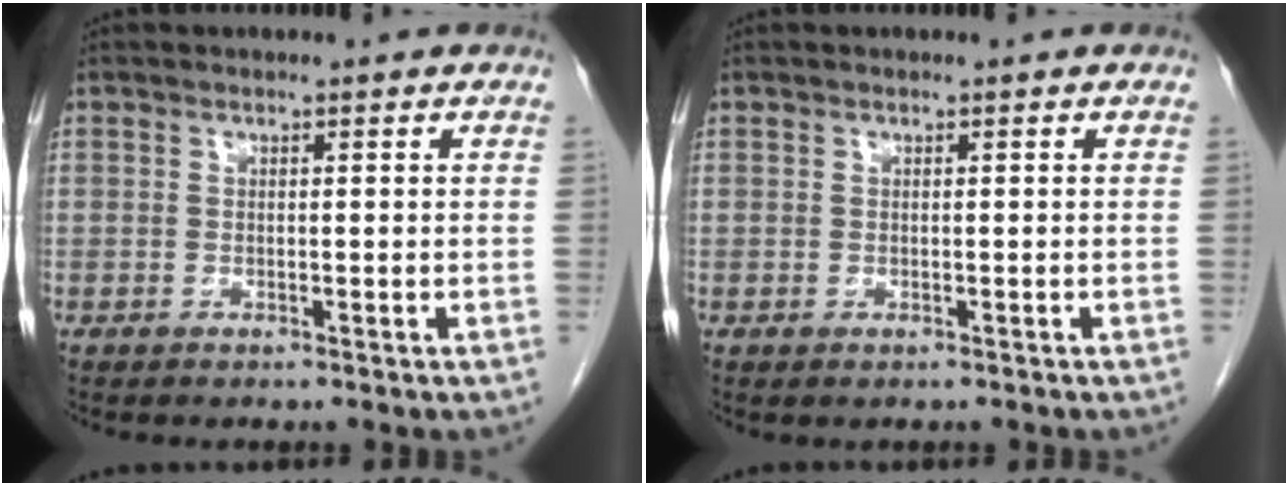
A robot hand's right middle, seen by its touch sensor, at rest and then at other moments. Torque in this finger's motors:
{"motor_torque": [0.02, 0.00, 0.00, 0.00]}